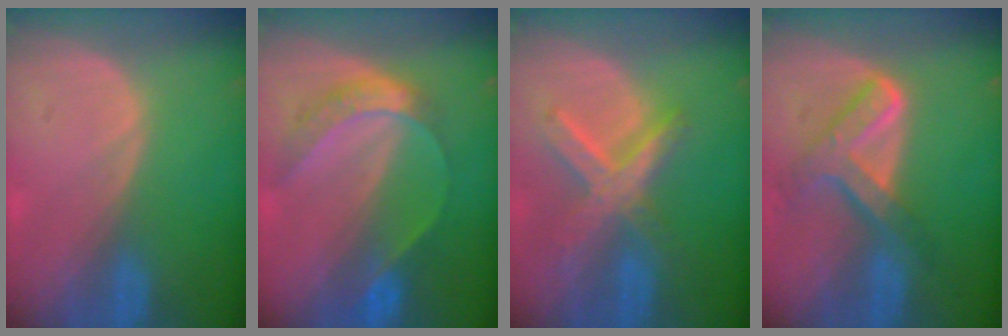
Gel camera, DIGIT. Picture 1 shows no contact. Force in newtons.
{"total": 6.9, "press": 5.7, "slide": 3.9}
{"total": 7.8, "press": 6.7, "slide": 3.9}
{"total": 7.6, "press": 6.3, "slide": 4.2}